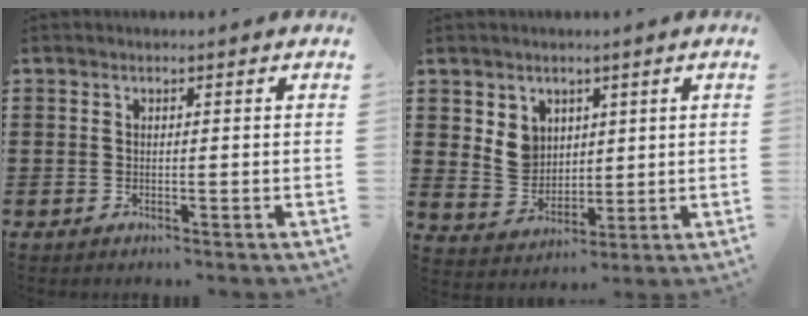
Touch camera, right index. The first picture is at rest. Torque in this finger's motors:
{"motor_torque": [0.15, 0.01, 0.27, 0.04]}